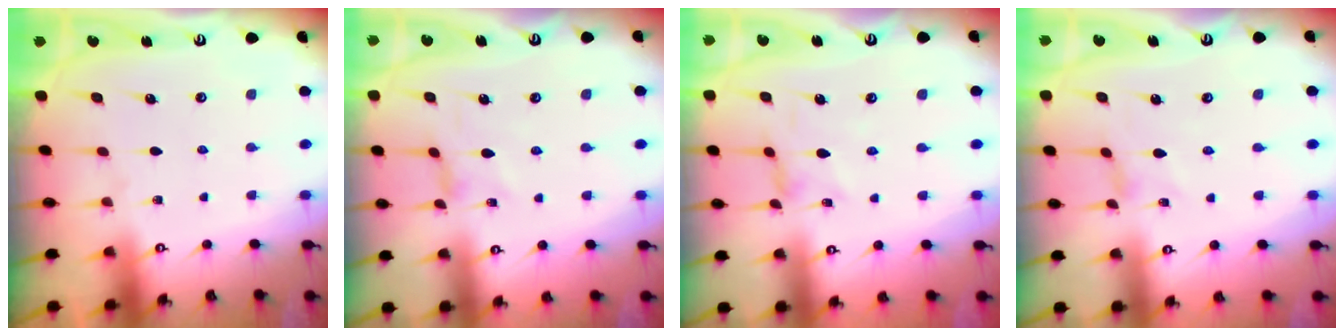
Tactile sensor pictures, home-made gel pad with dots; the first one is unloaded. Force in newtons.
{"total": 1.8, "press": 1.7, "slide": 0.4}
{"total": 0.9, "press": 0.9, "slide": 0.3}
{"total": 0.0}